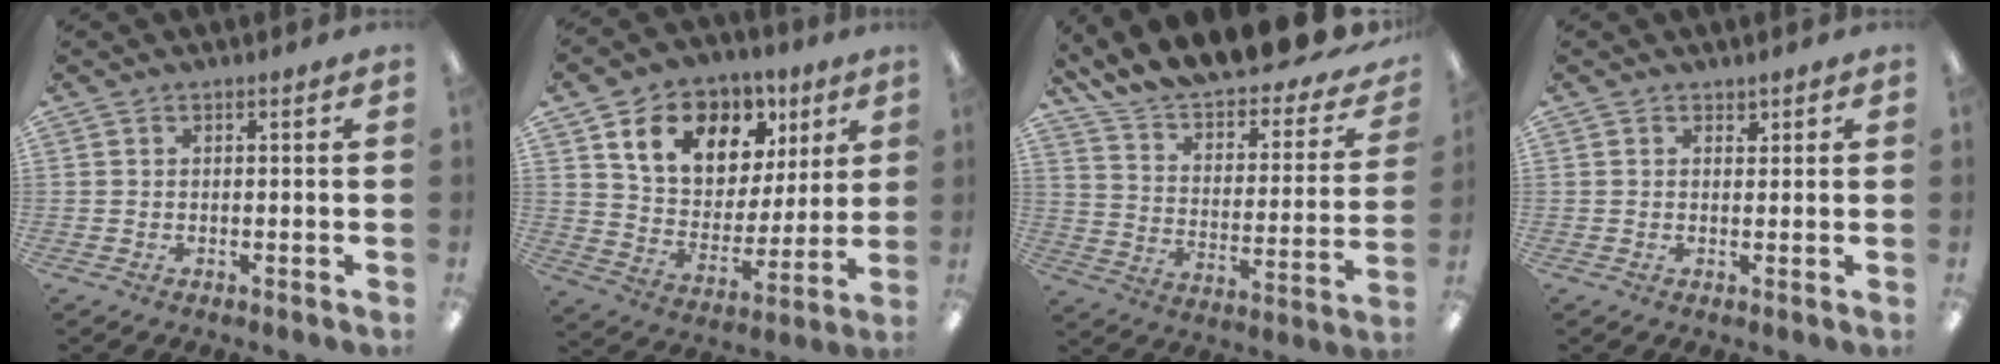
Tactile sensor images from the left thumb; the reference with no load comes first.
{"total": 15.5, "force": [8.5, 10.5, 7.4], "torque": [-0.142, -0.028, 0.160]}
{"total": 14.3, "force": [13.0, 3.2, 5.1], "torque": [-0.099, -0.111, 0.223]}
{"total": 1.1, "force": [0.7, 0.8, 0.3], "torque": [0.002, -0.001, 0.011]}